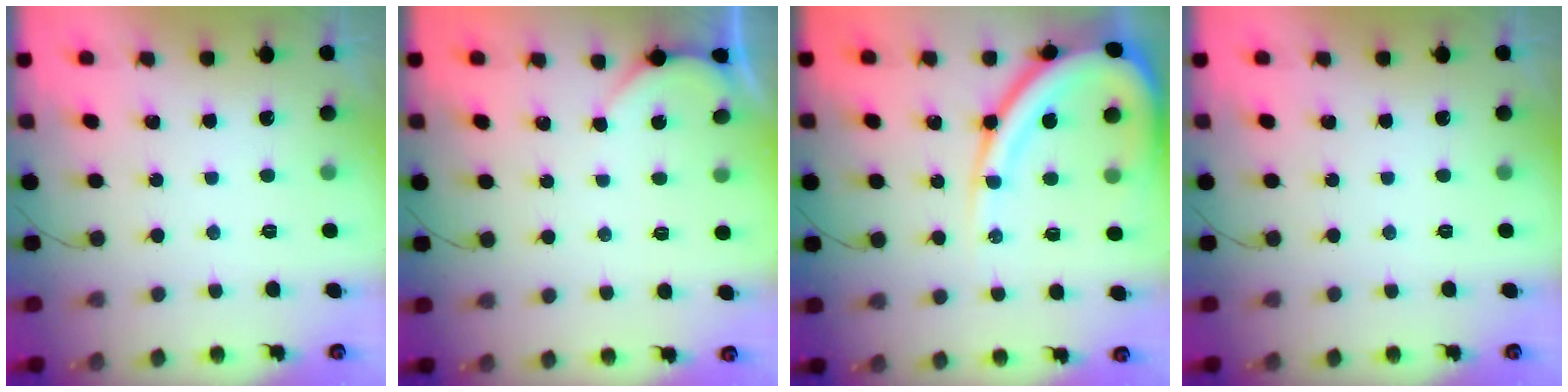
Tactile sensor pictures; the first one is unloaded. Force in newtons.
{"total": 1.6, "press": 1.6, "slide": 0.3}
{"total": 16.0, "press": 15.9, "slide": 1.6}
{"total": 0.0}